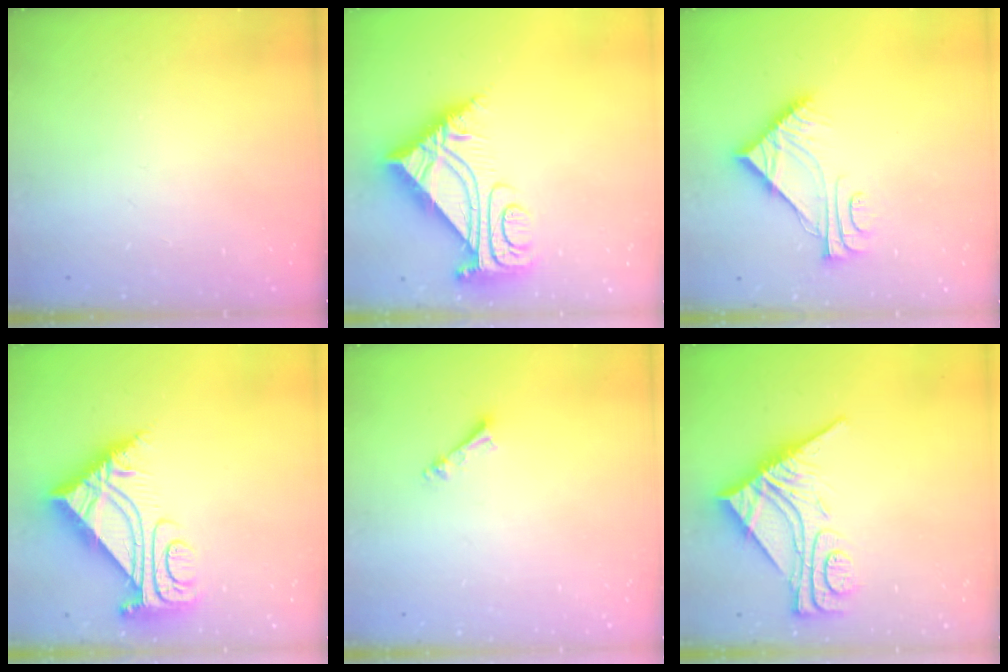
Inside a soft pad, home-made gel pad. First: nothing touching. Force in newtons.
{"total": 10.3, "press": 10.2, "slide": 1.2}
{"total": 8.7, "press": 8.7, "slide": 0.1}
{"total": 10.3, "press": 10.2, "slide": 1.2}
{"total": 3.6, "press": 3.6, "slide": 0.3}
{"total": 11.3, "press": 11.2, "slide": 1.4}